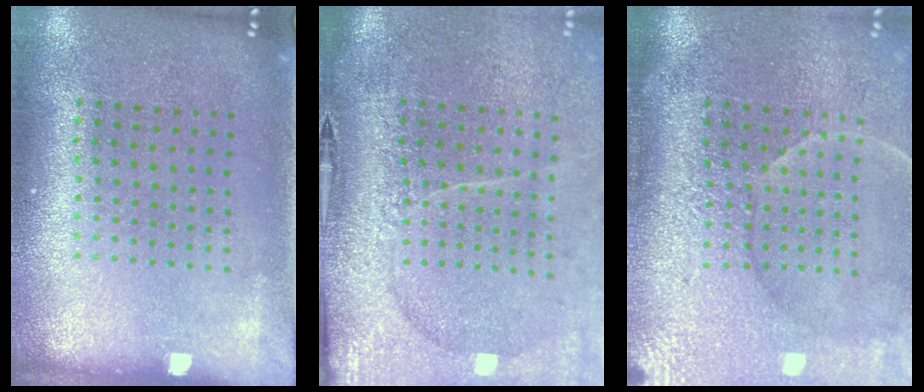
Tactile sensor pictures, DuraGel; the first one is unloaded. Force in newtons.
{"total": 4.5, "press": 3.6, "slide": 2.7}
{"total": 4.3, "press": 3.8, "slide": 2.1}